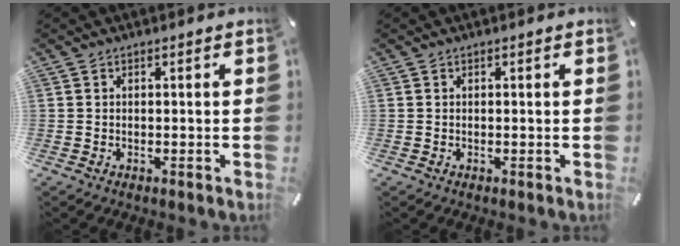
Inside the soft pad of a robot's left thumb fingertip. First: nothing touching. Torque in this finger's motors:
{"motor_torque": [-0.03, -0.02, -0.05, 0.05, 0.00]}